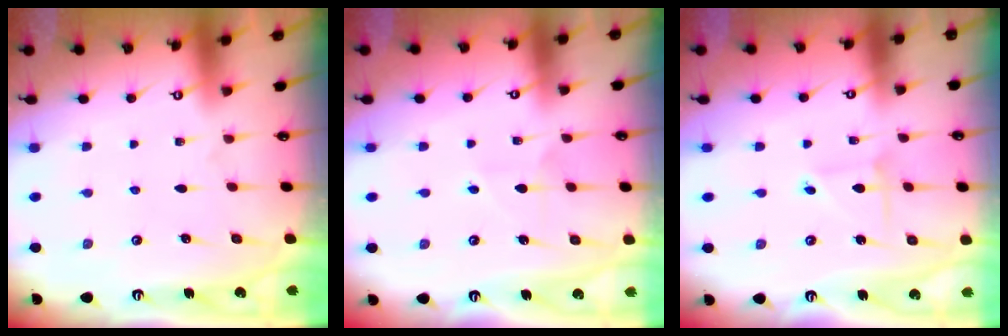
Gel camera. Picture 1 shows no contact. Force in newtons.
{"total": 5.9, "press": 5.9, "slide": 0.6}
{"total": 2.3, "press": 2.3, "slide": 0.2}